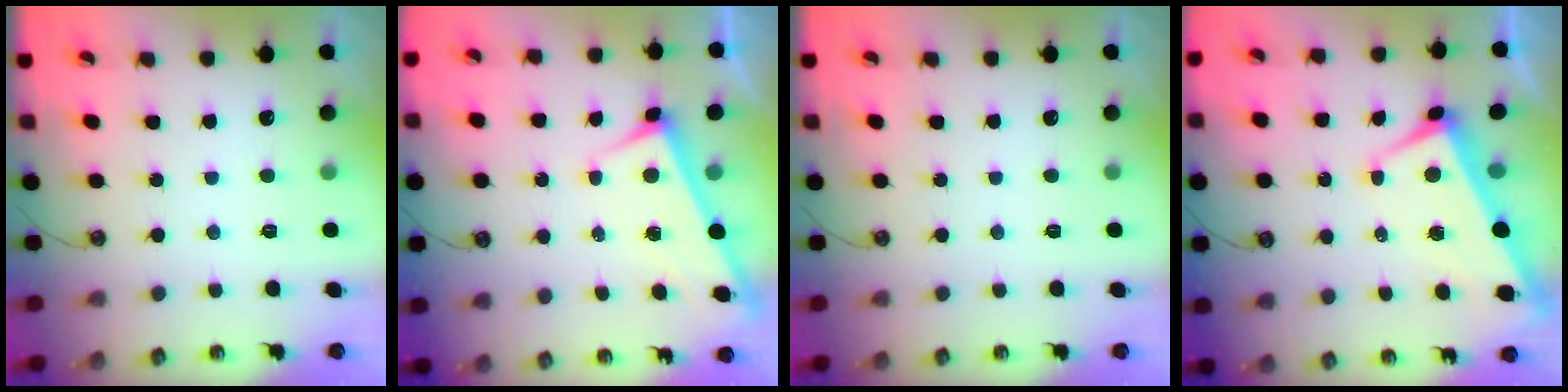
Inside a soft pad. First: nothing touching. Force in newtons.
{"total": 3.5, "press": 3.5, "slide": 0.2}
{"total": 0.0}
{"total": 1.6, "press": 1.2, "slide": 0.9}